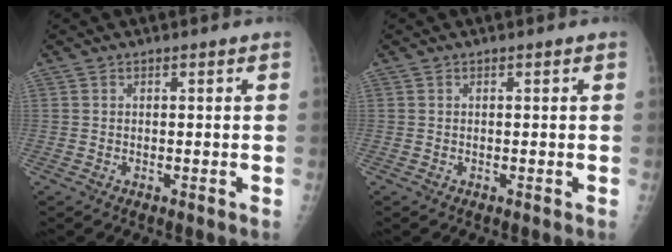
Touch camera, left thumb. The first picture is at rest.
{"total": 0.0}